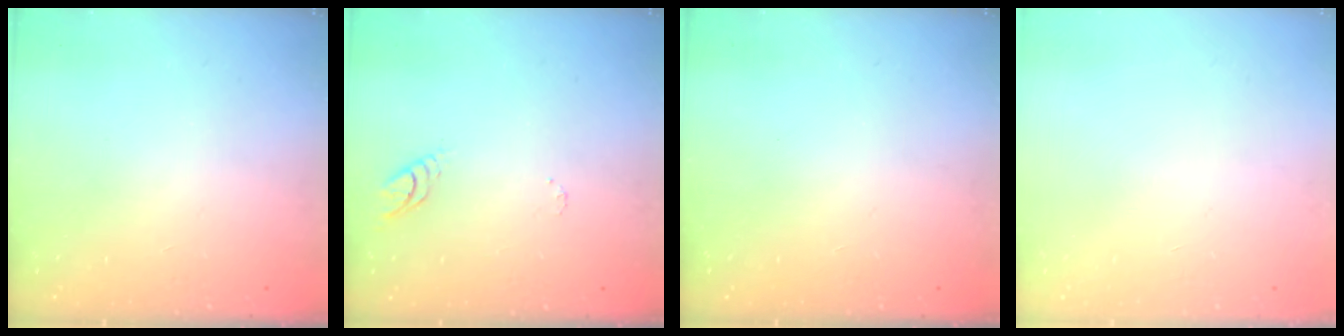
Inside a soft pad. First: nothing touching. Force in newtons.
{"total": 3.4, "press": 3.4, "slide": 0.4}
{"total": 0.0}
{"total": 0.0}